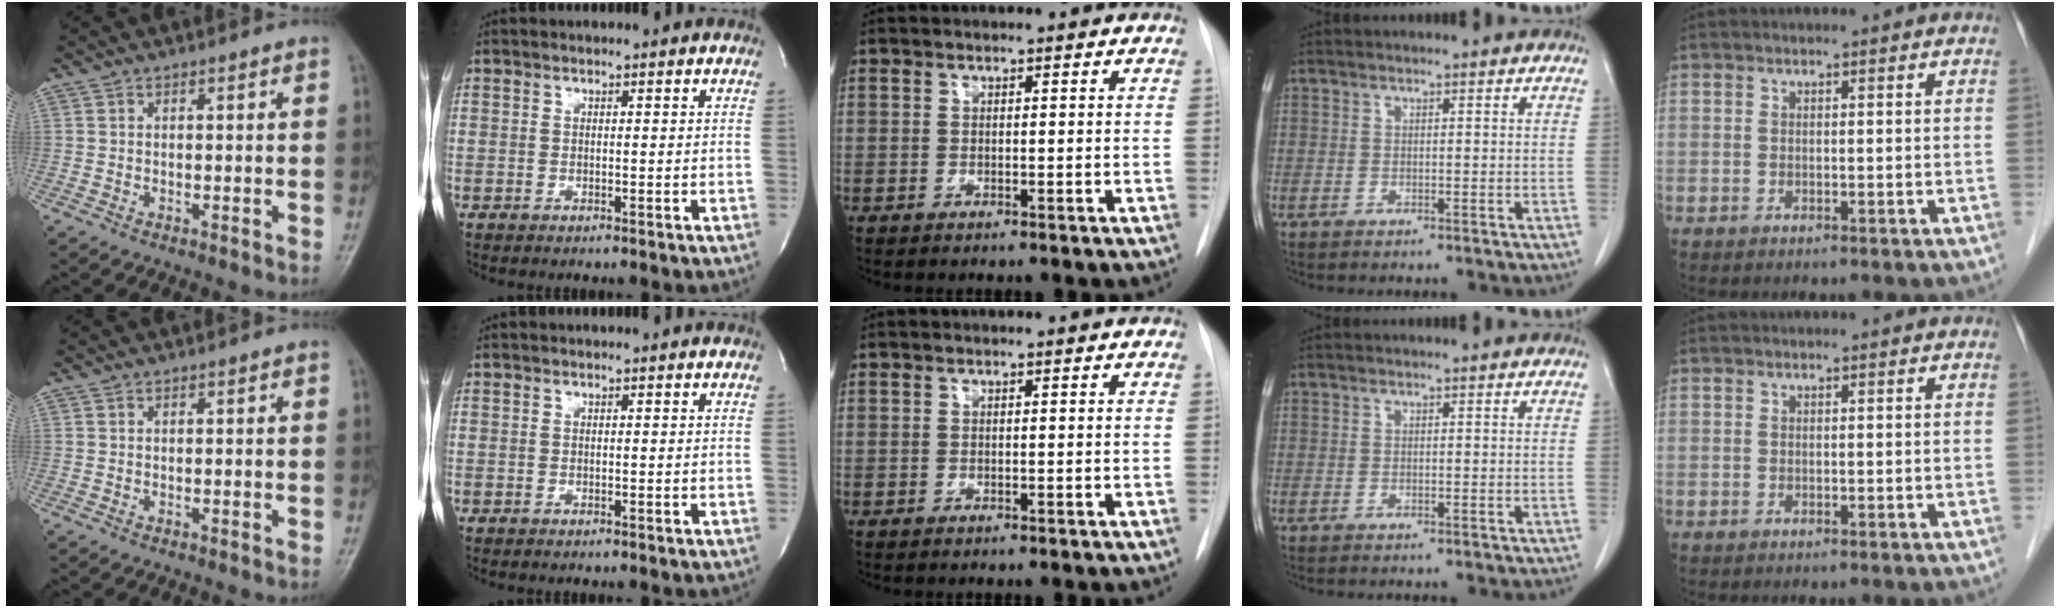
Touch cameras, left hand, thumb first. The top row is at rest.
{}